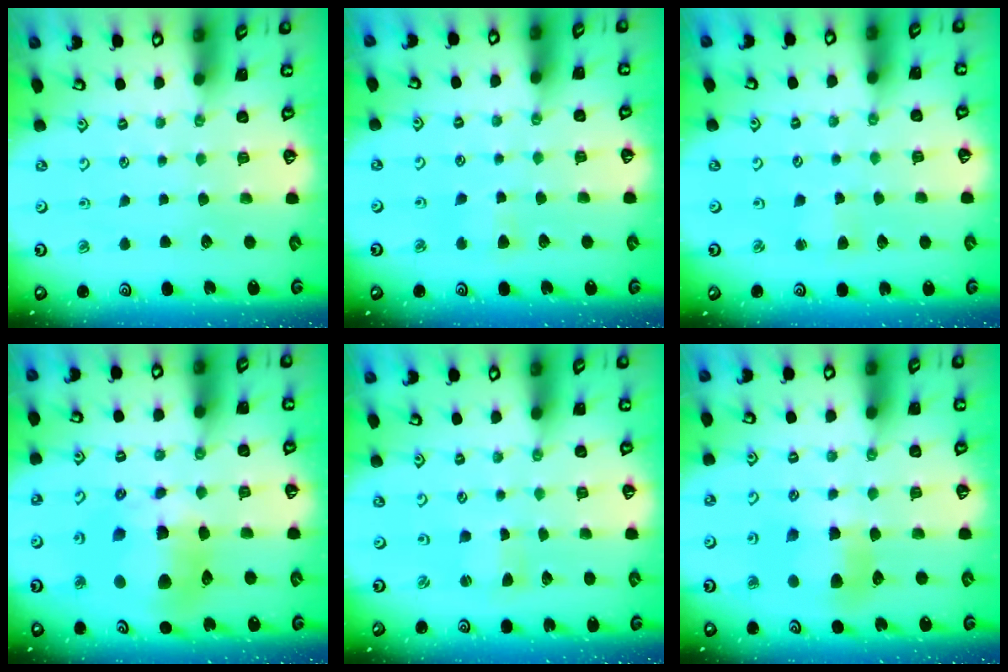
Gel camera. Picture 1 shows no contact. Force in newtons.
{"total": 4.0, "press": 3.9, "slide": 0.5}
{"total": 2.8, "press": 2.8, "slide": 0.3}
{"total": 16.2, "press": 16.1, "slide": 1.8}
{"total": 0.9, "press": 0.9, "slide": 0.2}
{"total": 6.9, "press": 6.9, "slide": 0.9}